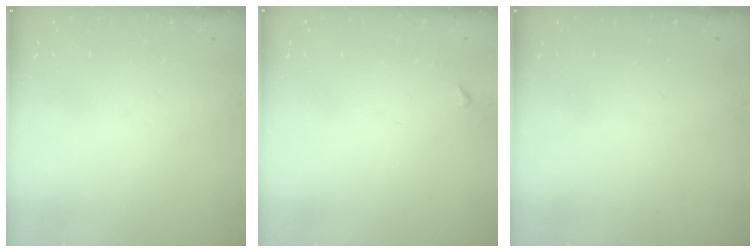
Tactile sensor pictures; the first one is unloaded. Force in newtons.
{"total": 3.2, "press": 3.2, "slide": 0.4}
{"total": 0.0}